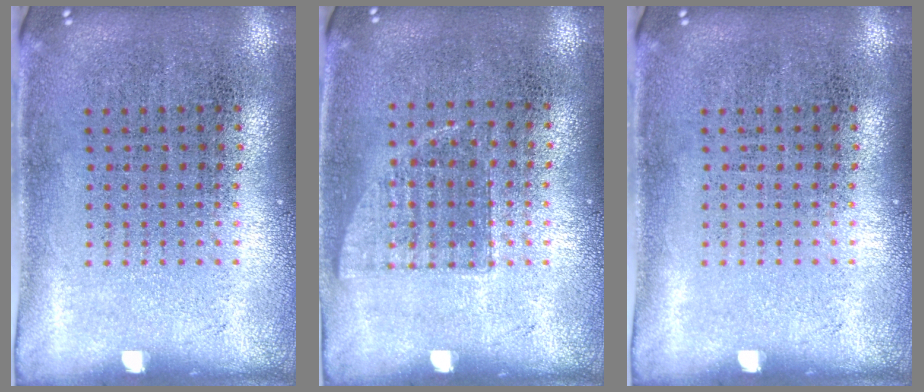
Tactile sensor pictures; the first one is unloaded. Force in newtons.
{"total": 0.6, "press": 0.5, "slide": 0.2}
{"total": 0.0}